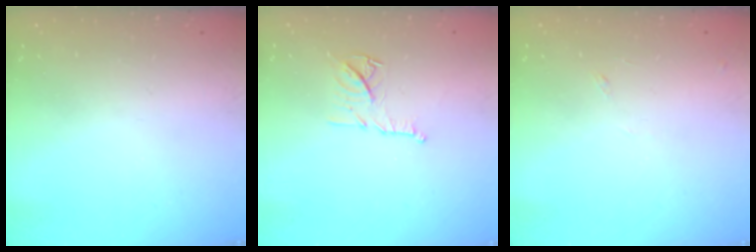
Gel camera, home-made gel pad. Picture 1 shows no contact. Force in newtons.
{"total": 11.0, "press": 11.0, "slide": 0.1}
{"total": 5.8, "press": 5.7, "slide": 0.8}